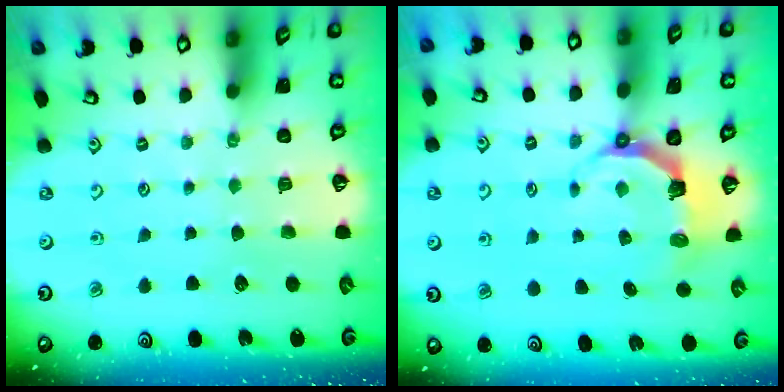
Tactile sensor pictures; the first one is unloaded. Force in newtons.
{"total": 5.4, "press": 3.7, "slide": 3.9}